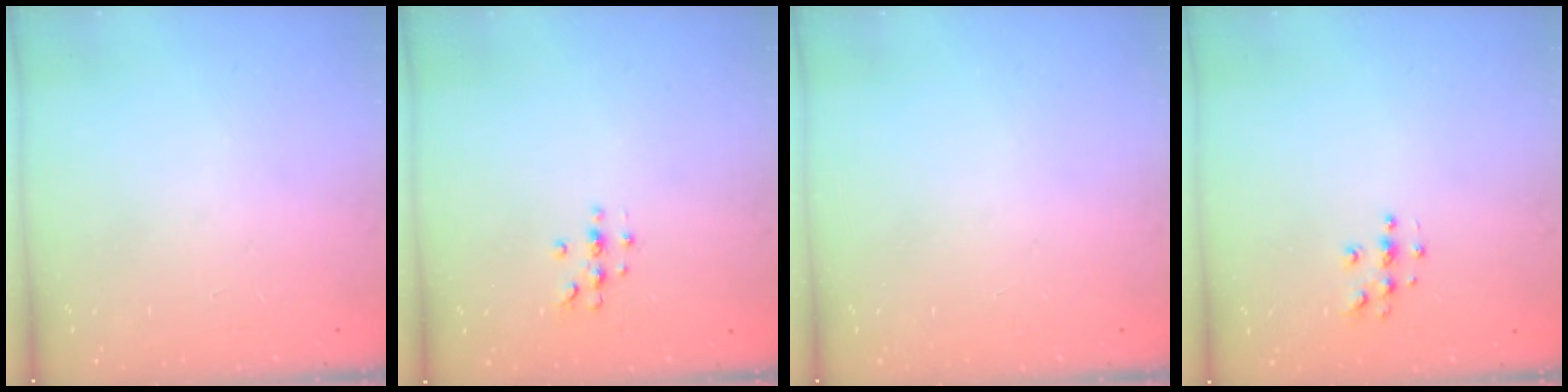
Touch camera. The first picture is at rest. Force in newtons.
{"total": 4.9, "press": 4.9, "slide": 0.5}
{"total": 0.0}
{"total": 4.6, "press": 4.6, "slide": 0.2}